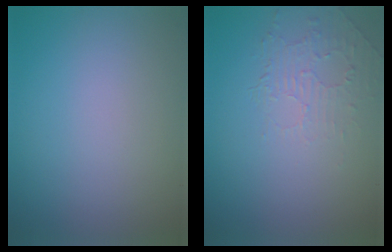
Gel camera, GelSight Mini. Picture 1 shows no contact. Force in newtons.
{"total": 2.0, "press": 0.6, "slide": 1.9}